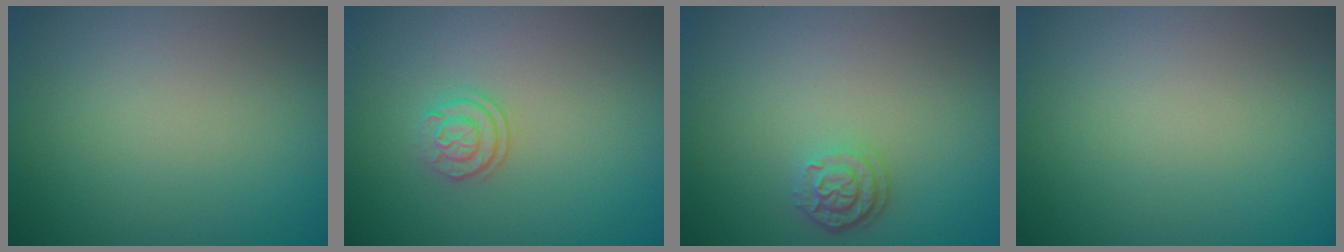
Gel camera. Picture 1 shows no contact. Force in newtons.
{"total": 2.0, "press": 1.8, "slide": 0.9}
{"total": 2.2, "press": 1.9, "slide": 1.1}
{"total": 0.0}